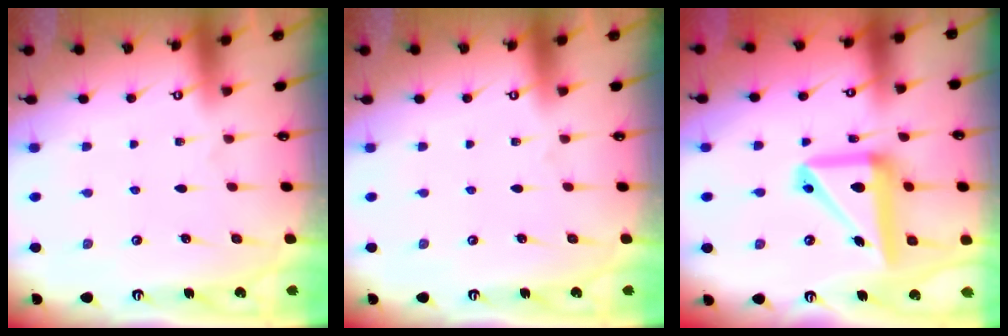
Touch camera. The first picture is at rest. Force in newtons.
{"total": 0.0}
{"total": 15.4, "press": 15.2, "slide": 2.4}